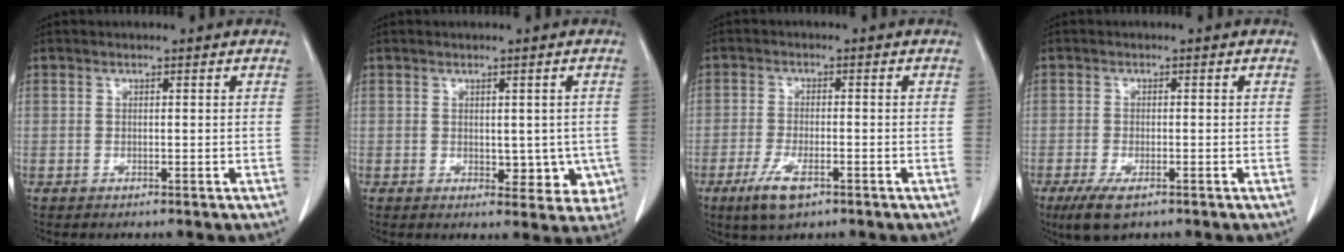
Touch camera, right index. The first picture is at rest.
{"total": 5.9, "force": [-0.7, 3.7, 4.5], "torque": [-0.026, -0.001, 0.001]}
{"total": 5.8, "force": [-3.3, 1.7, 4.4], "torque": [-0.092, -0.011, -0.056]}
{"total": 4.8, "force": [-3.0, 1.5, 3.4], "torque": [-0.069, -0.011, -0.049]}